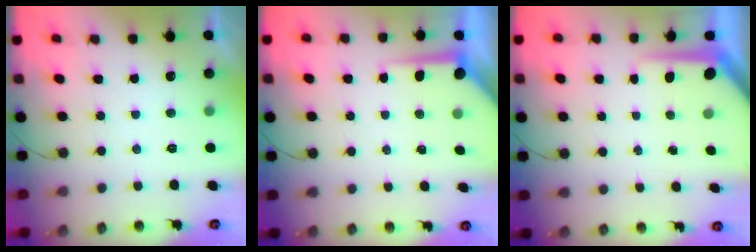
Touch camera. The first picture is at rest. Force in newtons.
{"total": 5.5, "press": 5.5, "slide": 0.4}
{"total": 7.5, "press": 7.4, "slide": 0.9}